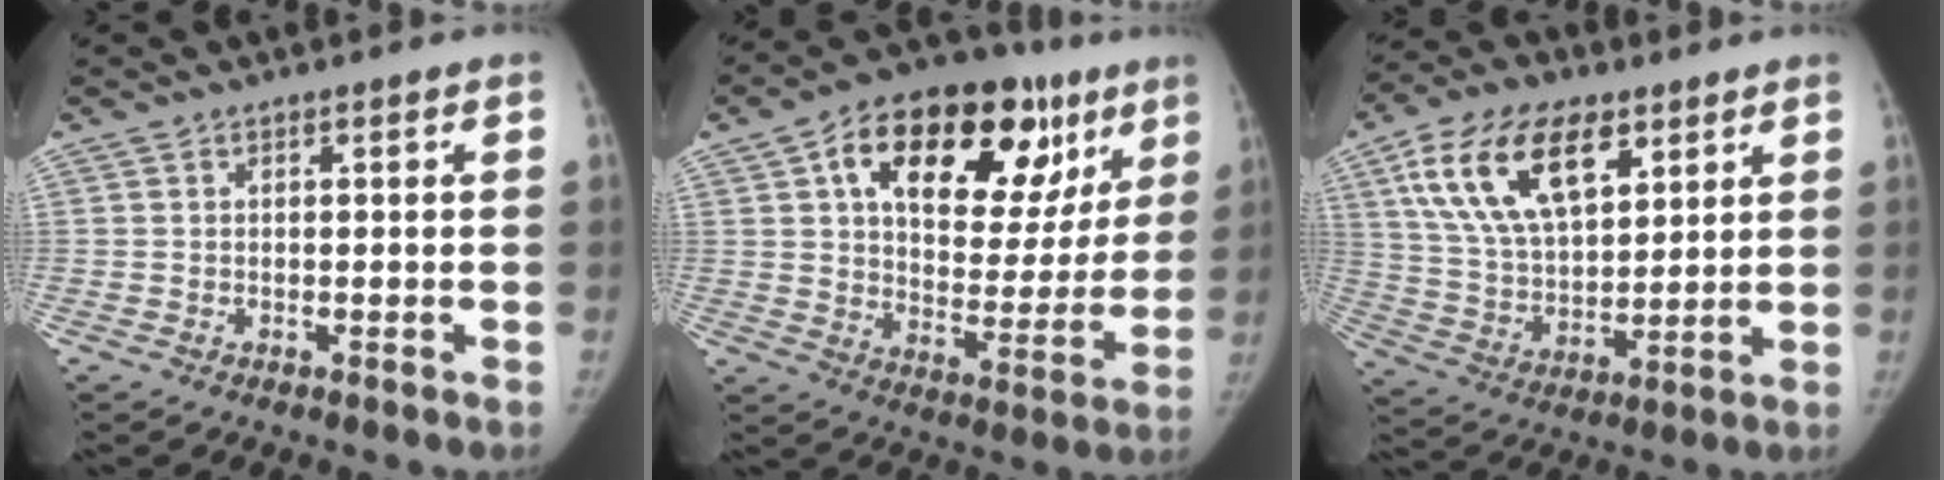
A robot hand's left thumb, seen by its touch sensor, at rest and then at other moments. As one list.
[{"total": 28.1, "force": [12.7, 15.5, 19.7], "torque": [-0.248, 0.014, 0.195]}, {"total": 19.1, "force": [8.9, 10.3, 13.4], "torque": [-0.216, -0.025, 0.165]}]